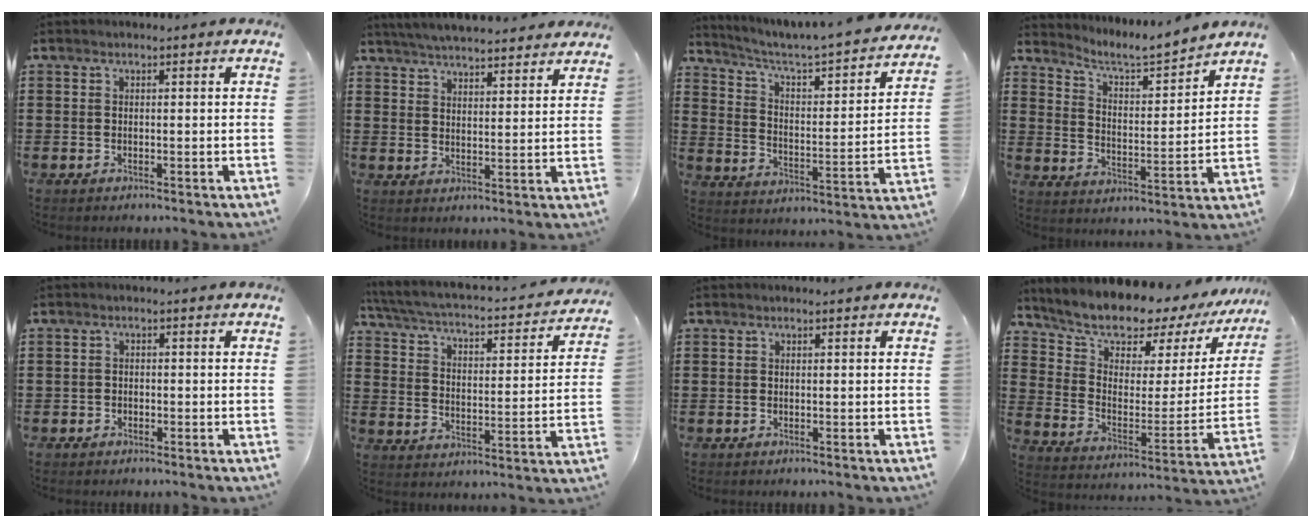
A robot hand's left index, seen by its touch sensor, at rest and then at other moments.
{"total": 4.9, "force": [4.8, -0.1, 0.8], "torque": [-0.034, -0.021, 0.087]}
{"total": 3.1, "force": [2.5, 0.4, 1.7], "torque": [-0.052, -0.036, 0.028]}
{"total": 4.5, "force": [4.3, -0.1, 1.4], "torque": [-0.050, -0.035, 0.063]}
{"total": 1.2, "force": [-1.0, 0.7, 0.0], "torque": [-0.004, 0.003, -0.022]}
{"total": 2.9, "force": [2.5, 0.2, 1.6], "torque": [-0.049, -0.027, 0.031]}
{"total": 0.0}
{"total": 7.6, "force": [7.2, 2.1, 1.5], "torque": [-0.060, -0.067, 0.119]}